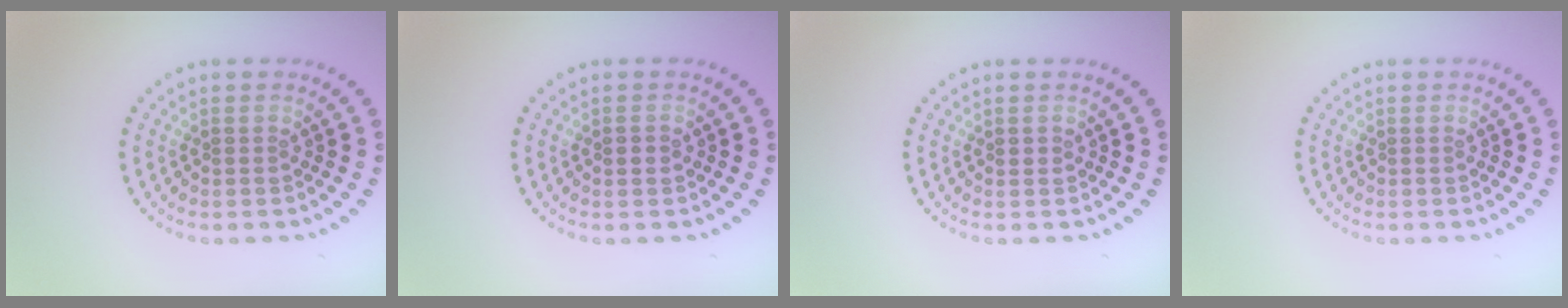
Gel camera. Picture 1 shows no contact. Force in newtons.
{"total": 1.2, "press": 1.2, "slide": 0.0}
{"total": 0.9, "press": 0.9, "slide": 0.2}
{"total": 0.0}